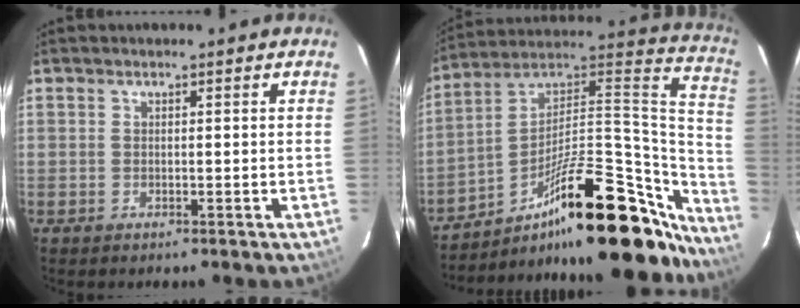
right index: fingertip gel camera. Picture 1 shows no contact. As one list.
[{"total": 33.3, "force": [-22.6, 10.4, 22.2], "torque": [-0.292, 0.039, -0.344]}]